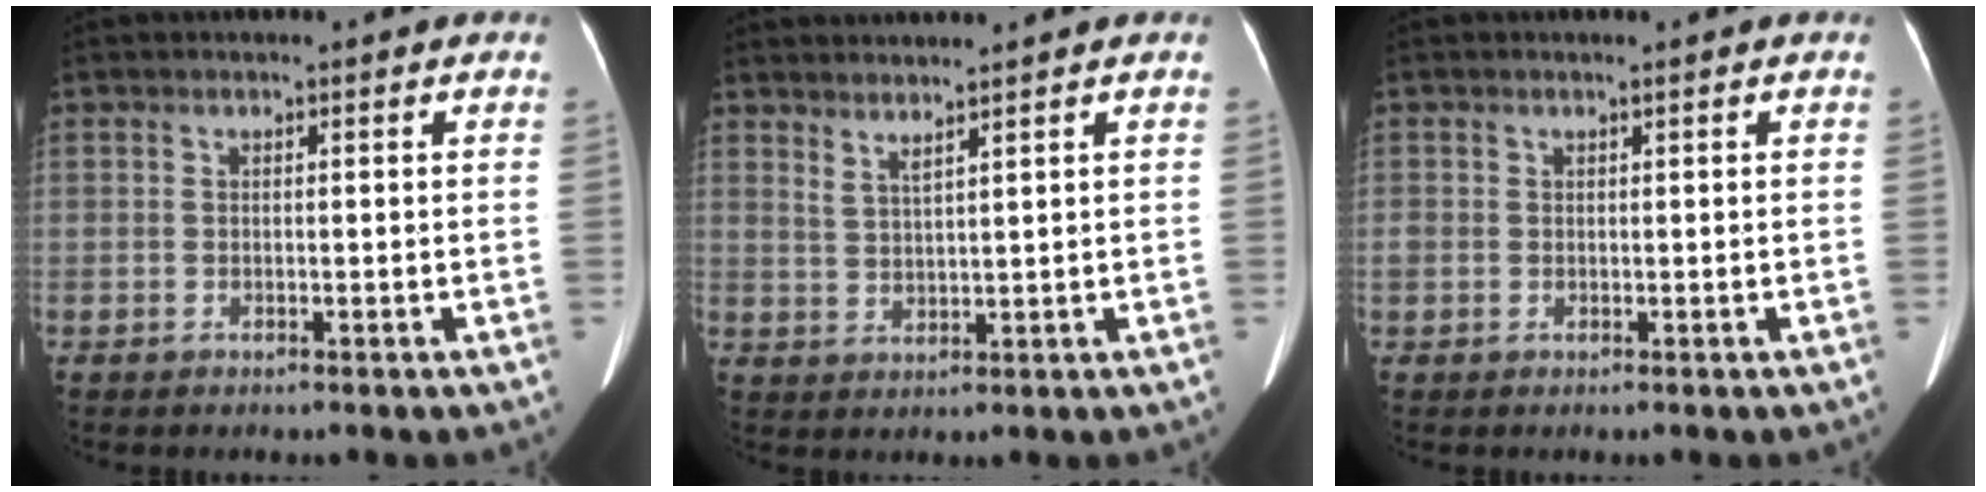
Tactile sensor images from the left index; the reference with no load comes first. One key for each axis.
{"total": 2.6, "fx": 2.2, "fy": -0.5, "fz": 1.3, "tx": -0.030, "ty": -0.012, "tz": 0.047}
{"total": 1.1, "fx": 0.2, "fy": 0.9, "fz": 0.6, "tx": -0.019, "ty": 0.021, "tz": 0.013}